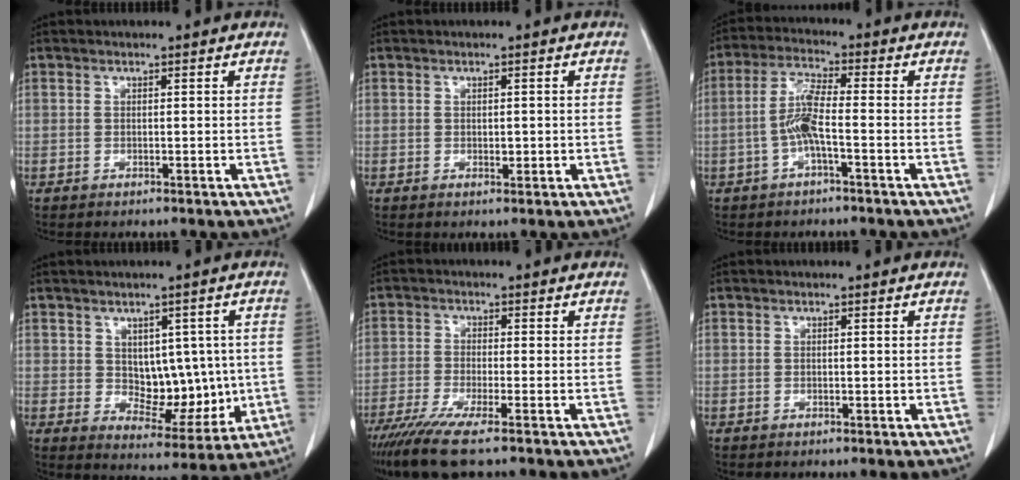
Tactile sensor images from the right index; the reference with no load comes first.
{"total": 1.3, "force": [0.0, 0.7, 1.0], "torque": [-0.015, -0.001, 0.002]}
{"total": 5.9, "force": [-1.6, 0.7, 5.6], "torque": [-0.124, 0.008, -0.035]}
{"total": 8.9, "force": [0.6, 5.5, 7.0], "torque": [-0.083, 0.007, 0.028]}
{"total": 7.9, "force": [-5.7, 0.1, 5.6], "torque": [-0.098, -0.022, -0.099]}
{"total": 0.0}